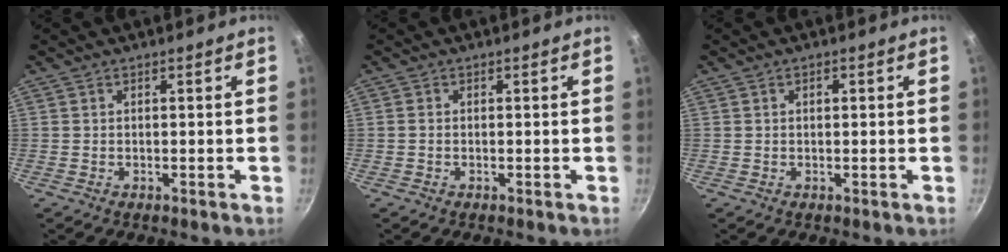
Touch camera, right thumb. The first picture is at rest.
{"total": 0.6, "force": [-0.1, 0.5, 0.3], "torque": [-0.005, 0.002, -0.005]}
{"total": 0.9, "force": [0.2, 0.6, 0.7], "torque": [-0.011, 0.004, 0.003]}